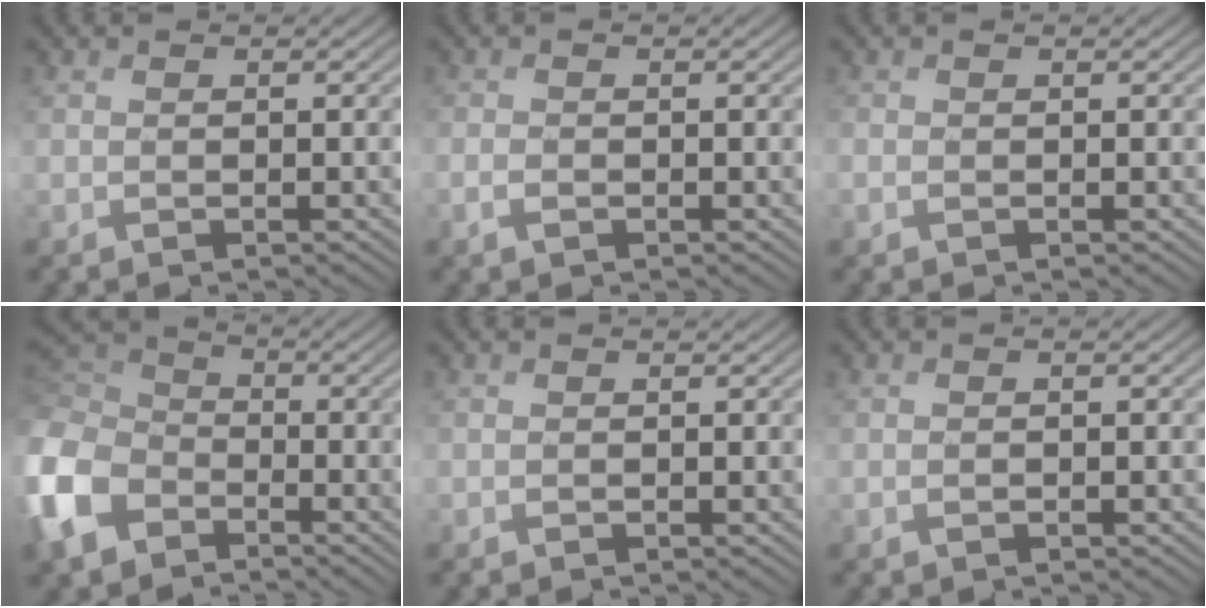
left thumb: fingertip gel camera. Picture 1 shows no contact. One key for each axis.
{"total": 1.3, "fx": -0.6, "fy": 0.7, "fz": 0.9, "tx": -0.025, "ty": 0.000, "tz": -0.013}
{"total": 0.7, "fx": -0.3, "fy": 0.5, "fz": 0.4, "tx": -0.015, "ty": -0.001, "tz": -0.006}
{"total": 11.0, "fx": -4.7, "fy": 8.1, "fz": 5.9, "tx": -0.187, "ty": -0.015, "tz": -0.114}
{"total": 0.0}
{"total": 0.6, "fx": -0.1, "fy": 0.2, "fz": 0.6, "tx": -0.013, "ty": 0.001, "tz": -0.002}